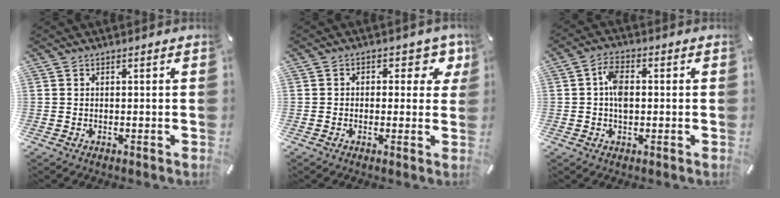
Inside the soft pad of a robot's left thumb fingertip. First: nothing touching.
{"total": 5.8, "force": [1.5, 4.1, 3.7], "torque": [-0.039, -0.003, 0.020]}
{"total": 5.4, "force": [0.2, 3.3, 4.3], "torque": [-0.082, 0.003, 0.000]}